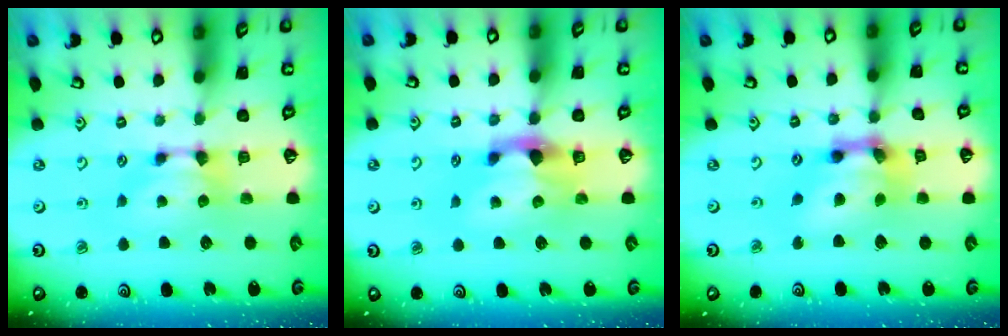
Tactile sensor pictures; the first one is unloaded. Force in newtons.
{"total": 3.0, "press": 2.7, "slide": 1.3}
{"total": 8.4, "press": 7.6, "slide": 3.4}